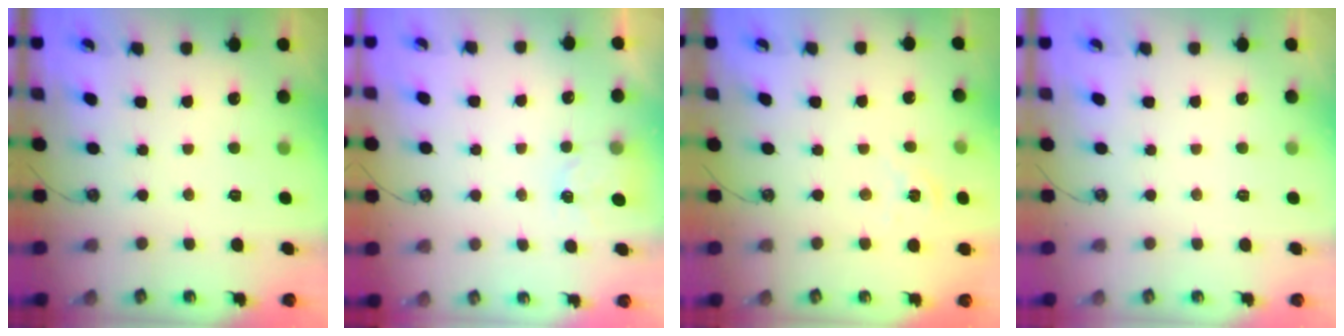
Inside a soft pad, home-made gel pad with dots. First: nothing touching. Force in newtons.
{"total": 2.7, "press": 2.7, "slide": 0.4}
{"total": 1.8, "press": 1.8, "slide": 0.3}
{"total": 0.0}